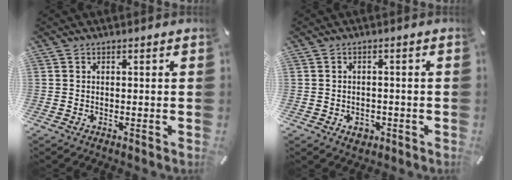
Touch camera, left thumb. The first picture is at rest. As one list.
[{"total": 3.1, "force": [-1.3, 2.4, 1.4], "torque": [-0.024, 0.007, -0.023]}]